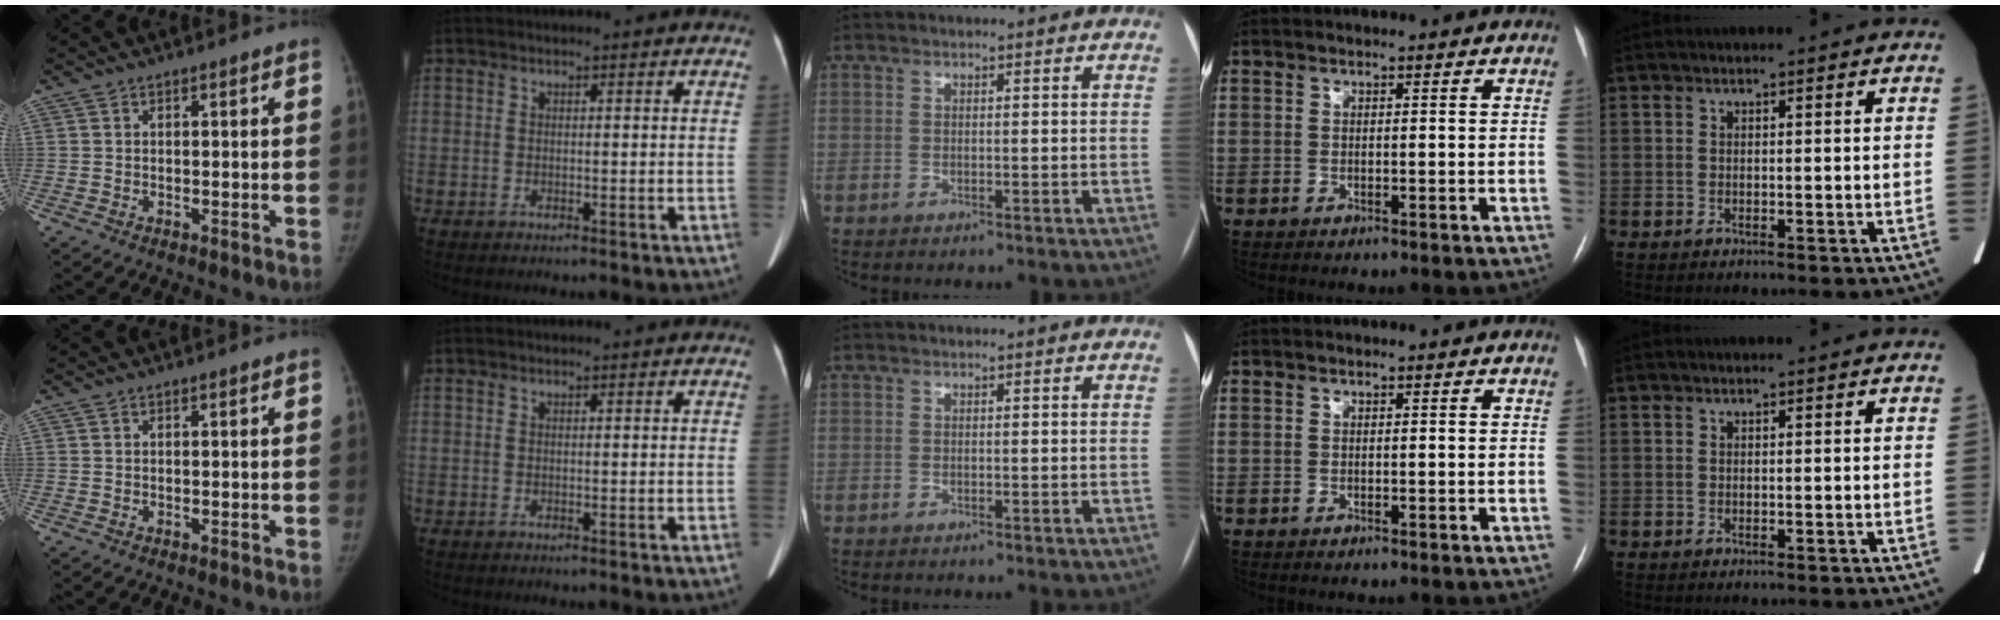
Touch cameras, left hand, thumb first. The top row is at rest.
{}